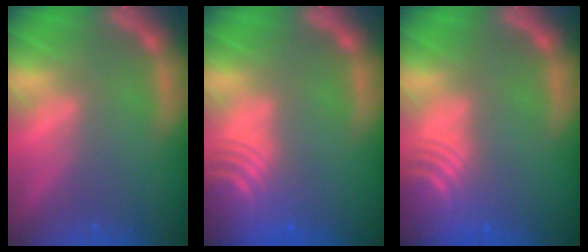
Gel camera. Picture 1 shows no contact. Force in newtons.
{"total": 10.1}
{"total": 9.6}